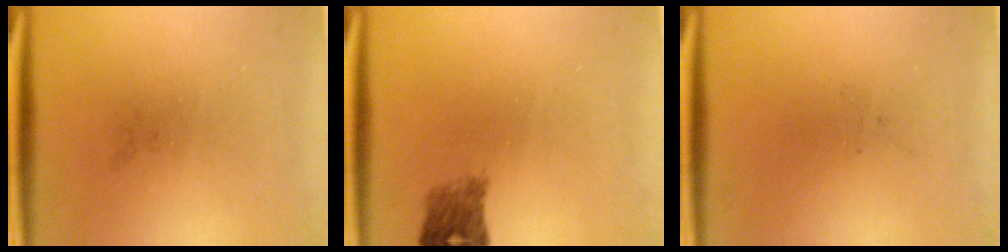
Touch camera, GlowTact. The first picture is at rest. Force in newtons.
{"total": 2.7}
{"total": 0.0}